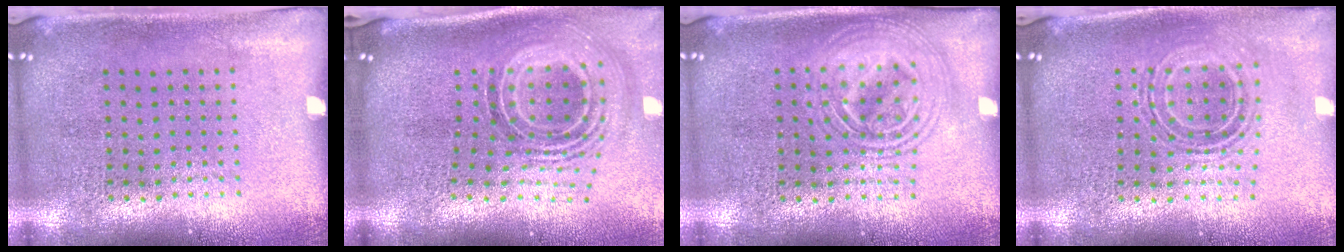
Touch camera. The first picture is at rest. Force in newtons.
{"total": 2.0, "press": 1.5, "slide": 1.3}
{"total": 2.8, "press": 2.8, "slide": 0.4}
{"total": 0.8, "press": 0.8, "slide": 0.3}